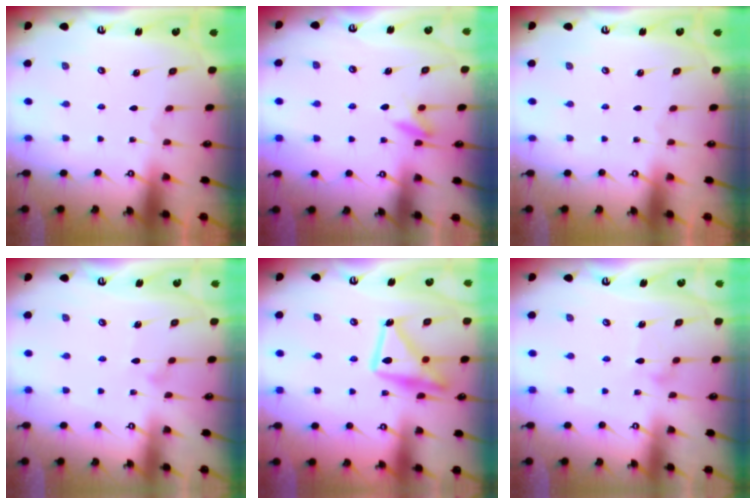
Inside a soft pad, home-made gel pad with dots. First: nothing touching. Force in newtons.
{"total": 5.0, "press": 4.8, "slide": 1.6}
{"total": 0.0}
{"total": 6.5, "press": 6.5, "slide": 0.3}
{"total": 17.7, "press": 17.6, "slide": 1.1}
{"total": 8.4, "press": 8.4, "slide": 0.3}